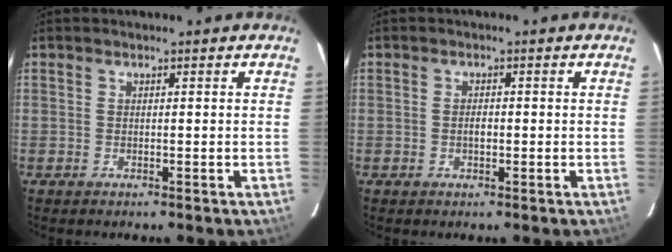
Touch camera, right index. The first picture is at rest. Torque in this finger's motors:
{"motor_torque": [0.53, -0.28, 0.18, 0.04]}